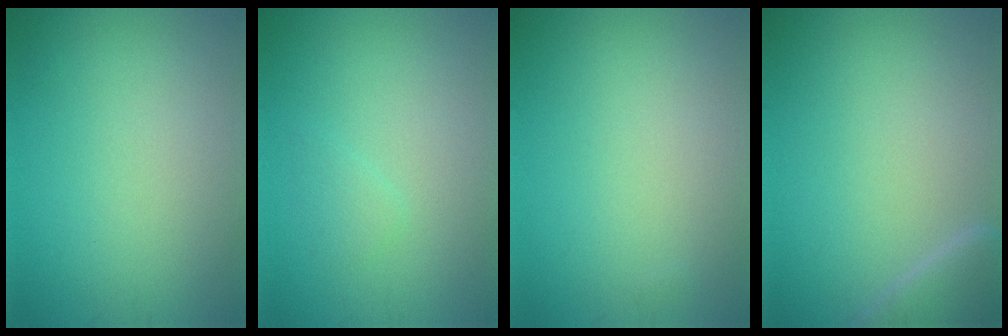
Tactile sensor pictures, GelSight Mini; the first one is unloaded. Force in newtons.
{"total": 0.9, "press": 0.9, "slide": 0.0}
{"total": 0.0}
{"total": 3.2, "press": 3.2, "slide": 0.3}